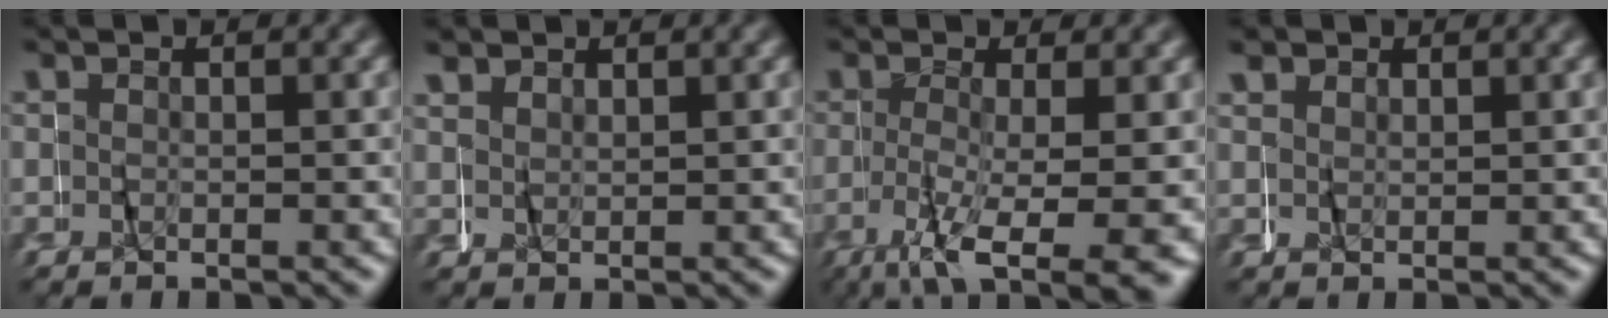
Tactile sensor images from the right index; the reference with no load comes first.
{"total": 1.4, "force": [1.4, 0.3, -0.2], "torque": [-0.005, -0.001, 0.027]}
{"total": 8.6, "force": [-6.0, 2.2, 5.7], "torque": [-0.106, -0.030, -0.079]}
{"total": 1.6, "force": [1.4, 0.7, 0.1], "torque": [-0.007, -0.002, 0.028]}